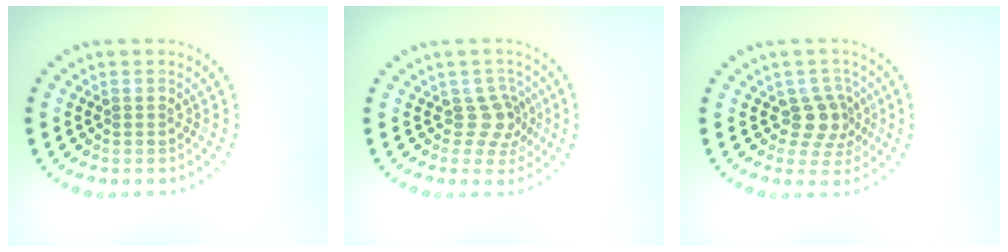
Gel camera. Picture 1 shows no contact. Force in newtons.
{"total": 2.5, "press": 1.9, "slide": 1.7}
{"total": 2.8, "press": 2.2, "slide": 1.8}